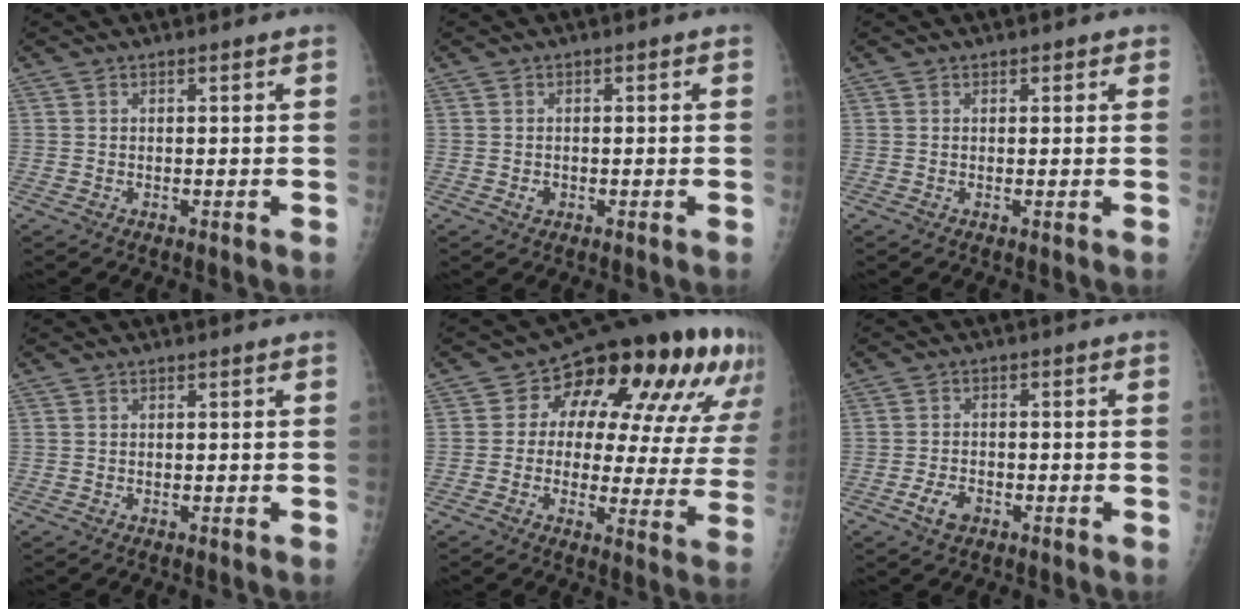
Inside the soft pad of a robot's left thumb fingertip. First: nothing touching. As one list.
[{"total": 1.3, "force": [-0.4, 1.1, 0.5], "torque": [-0.002, 0.003, -0.006]}, {"total": 0.9, "force": [0.5, 0.6, 0.4], "torque": [0.006, -0.001, 0.003]}, {"total": 0.0}, {"total": 23.7, "force": [10.1, 11.8, 17.9], "torque": [-0.198, 0.008, 0.132]}, {"total": 4.0, "force": [-2.1, 2.5, 2.3], "torque": [-0.038, 0.012, -0.037]}]